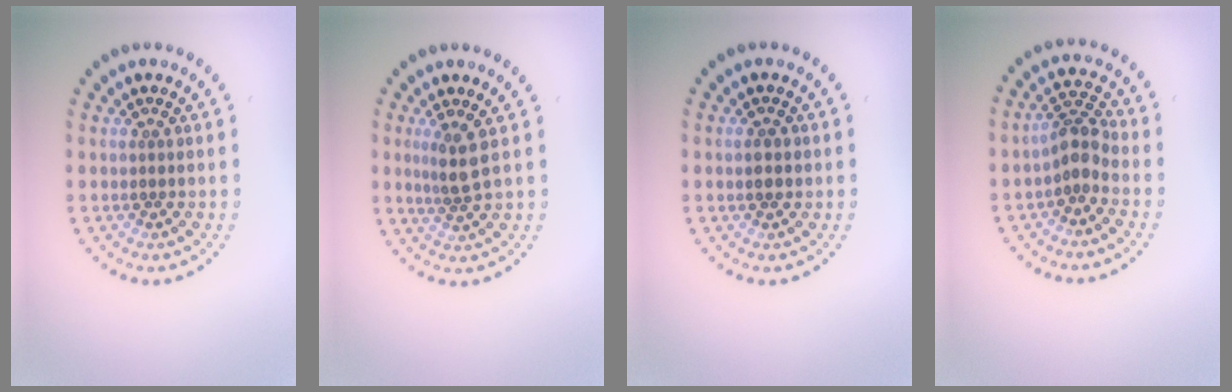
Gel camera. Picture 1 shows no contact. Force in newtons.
{"total": 2.2, "press": 1.7, "slide": 1.5}
{"total": 1.4, "press": 1.4, "slide": 0.2}
{"total": 2.7, "press": 2.1, "slide": 1.7}